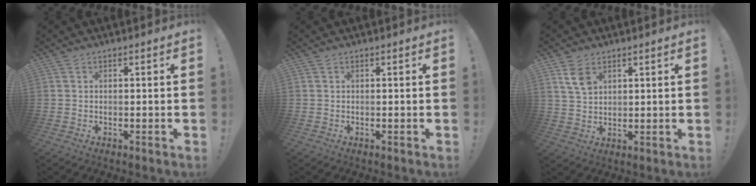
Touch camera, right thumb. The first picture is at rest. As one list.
[{"total": 0.0}, {"total": 6.0, "force": [3.1, 3.9, 3.3], "torque": [-0.051, -0.011, 0.061]}]